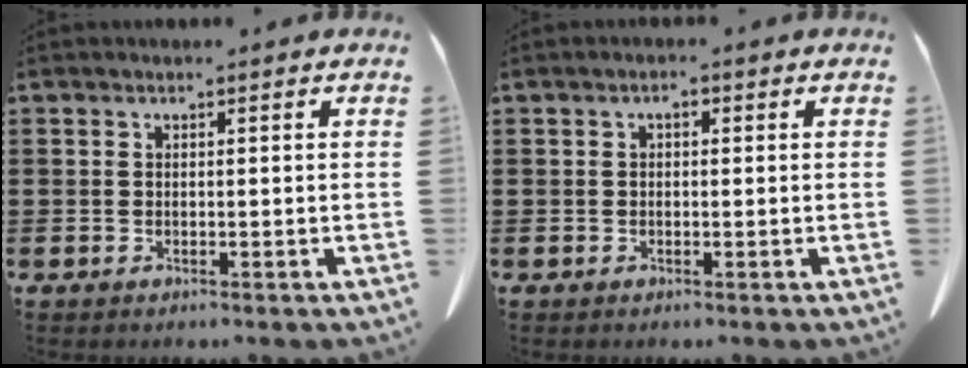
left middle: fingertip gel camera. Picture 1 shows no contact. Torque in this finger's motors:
{"motor_torque": [-0.04, 0.04, 0.00, 0.01]}